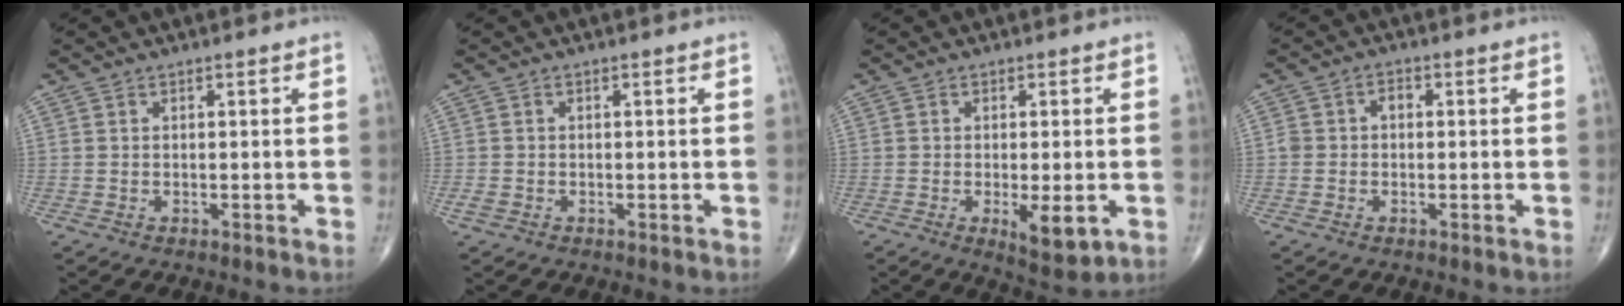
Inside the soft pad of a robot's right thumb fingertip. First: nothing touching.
{"total": 1.3, "force": [-0.5, 0.9, 0.7], "torque": [-0.018, -0.001, -0.011]}
{"total": 6.5, "force": [-1.8, 2.1, 5.9], "torque": [-0.089, -0.017, -0.022]}
{"total": 2.6, "force": [0.0, 2.1, 1.6], "torque": [-0.021, 0.014, -0.004]}